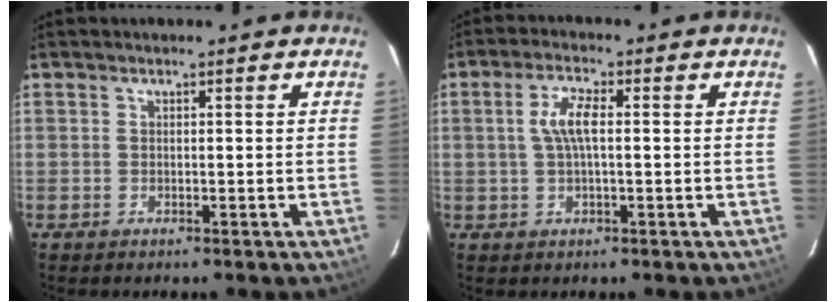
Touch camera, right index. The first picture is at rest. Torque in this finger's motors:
{"motor_torque": [0.20, -0.11, 0.21, 0.10]}